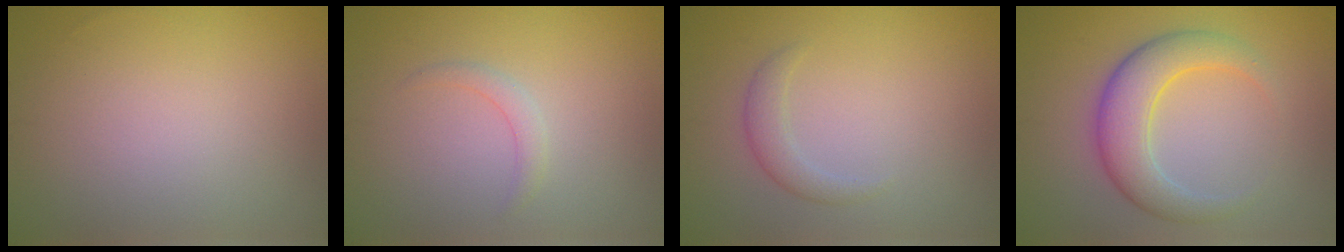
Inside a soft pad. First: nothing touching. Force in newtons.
{"total": 1.2, "press": 1.2, "slide": 0.1}
{"total": 1.6, "press": 1.6, "slide": 0.0}
{"total": 4.8, "press": 4.8, "slide": 0.3}